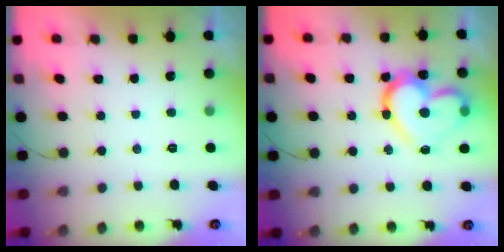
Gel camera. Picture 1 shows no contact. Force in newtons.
{"total": 17.6, "press": 17.5, "slide": 1.1}